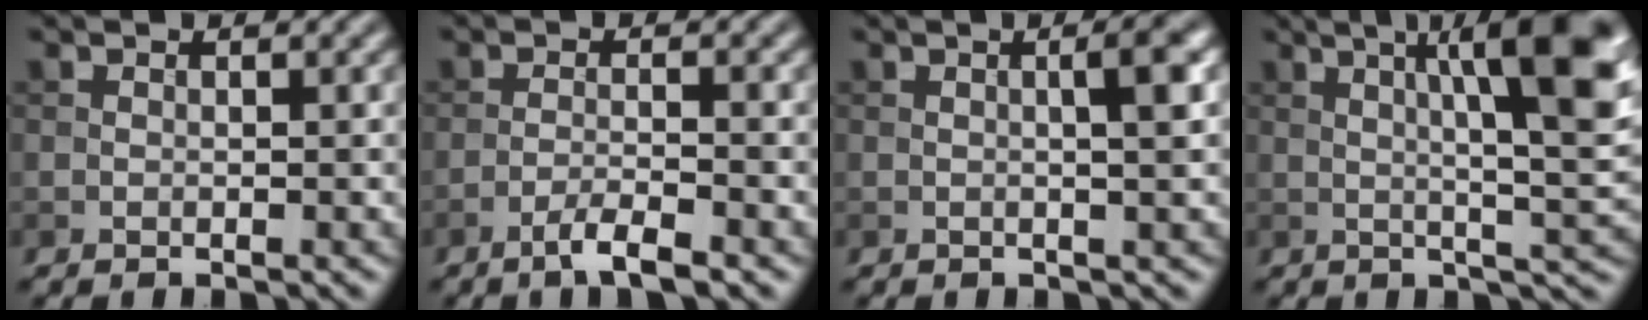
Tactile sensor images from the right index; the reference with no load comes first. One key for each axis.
{"total": 3.0, "fx": -1.9, "fy": 0.4, "fz": 2.2, "tx": -0.037, "ty": 0.006, "tz": -0.044}
{"total": 3.1, "fx": 0.3, "fy": 0.7, "fz": 3.0, "tx": -0.037, "ty": 0.011, "tz": 0.002}
{"total": 12.1, "fx": 3.1, "fy": 2.8, "fz": 11.3, "tx": -0.138, "ty": 0.010, "tz": 0.042}